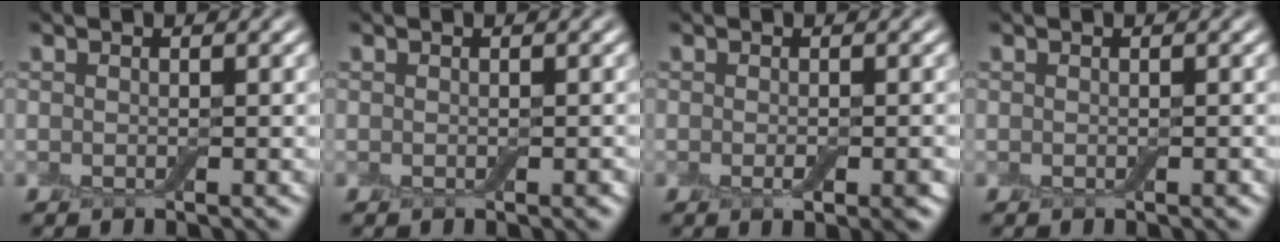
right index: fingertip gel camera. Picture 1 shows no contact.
{"total": 0.5, "force": [-0.1, 0.3, 0.4], "torque": [-0.008, -0.002, 0.000]}
{"total": 1.8, "force": [-0.6, 0.5, 1.6], "torque": [-0.021, -0.005, -0.008]}
{"total": 0.0}